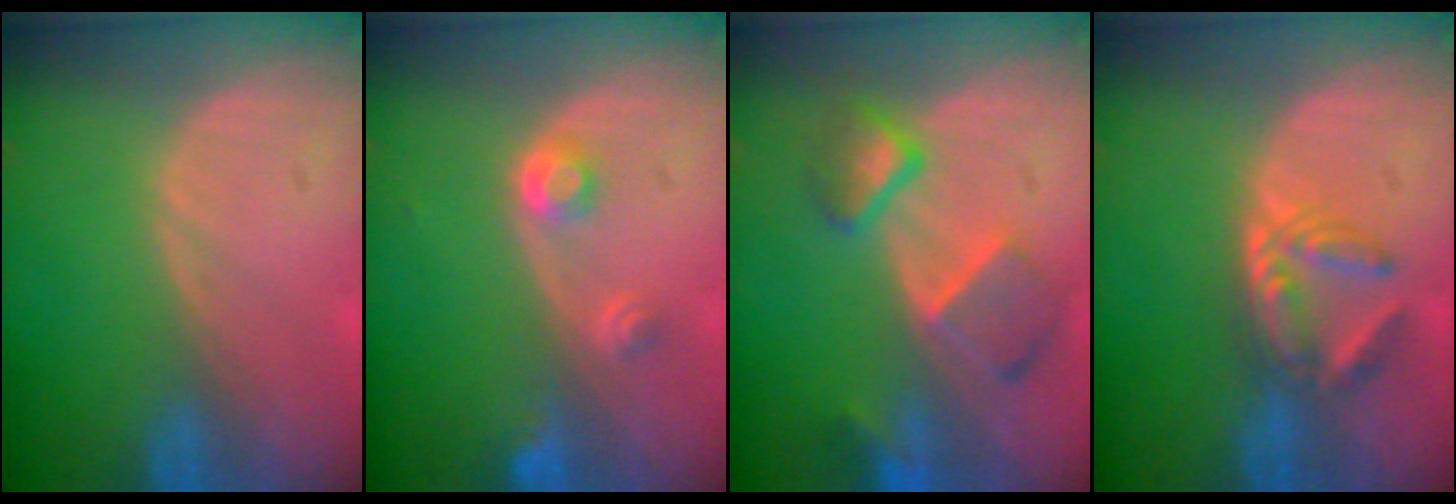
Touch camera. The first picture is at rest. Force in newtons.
{"total": 2.9, "press": 2.7, "slide": 1.0}
{"total": 7.6, "press": 6.7, "slide": 3.5}
{"total": 5.9, "press": 5.0, "slide": 3.3}